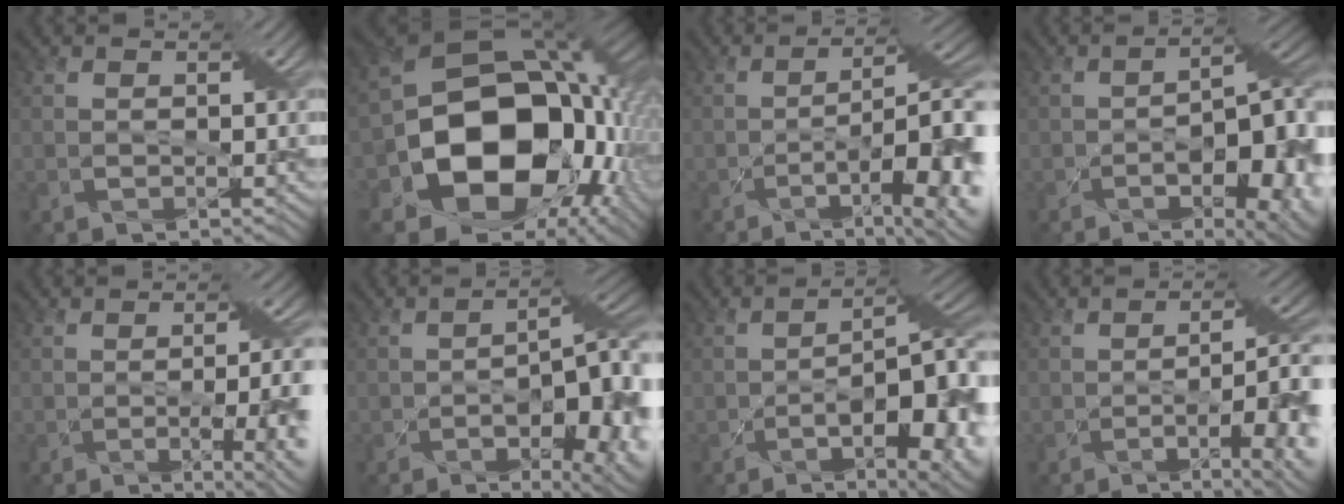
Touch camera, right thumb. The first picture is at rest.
{"total": 19.4, "force": [-4.3, 14.9, 11.7], "torque": [-0.212, -0.042, -0.059]}
{"total": 13.7, "force": [-4.3, 4.0, 12.4], "torque": [-0.182, -0.008, -0.054]}
{"total": 16.1, "force": [-5.5, 7.0, 13.4], "torque": [-0.157, -0.017, -0.052]}
{"total": 10.8, "force": [-2.2, 3.8, 9.9], "torque": [-0.107, -0.008, -0.025]}
{"total": 16.5, "force": [-5.1, 7.2, 13.9], "torque": [-0.170, -0.017, -0.041]}
{"total": 18.7, "force": [-6.1, 7.8, 15.9], "torque": [-0.177, -0.006, -0.056]}
{"total": 10.9, "force": [-3.0, 3.2, 10.0], "torque": [-0.137, -0.007, -0.040]}